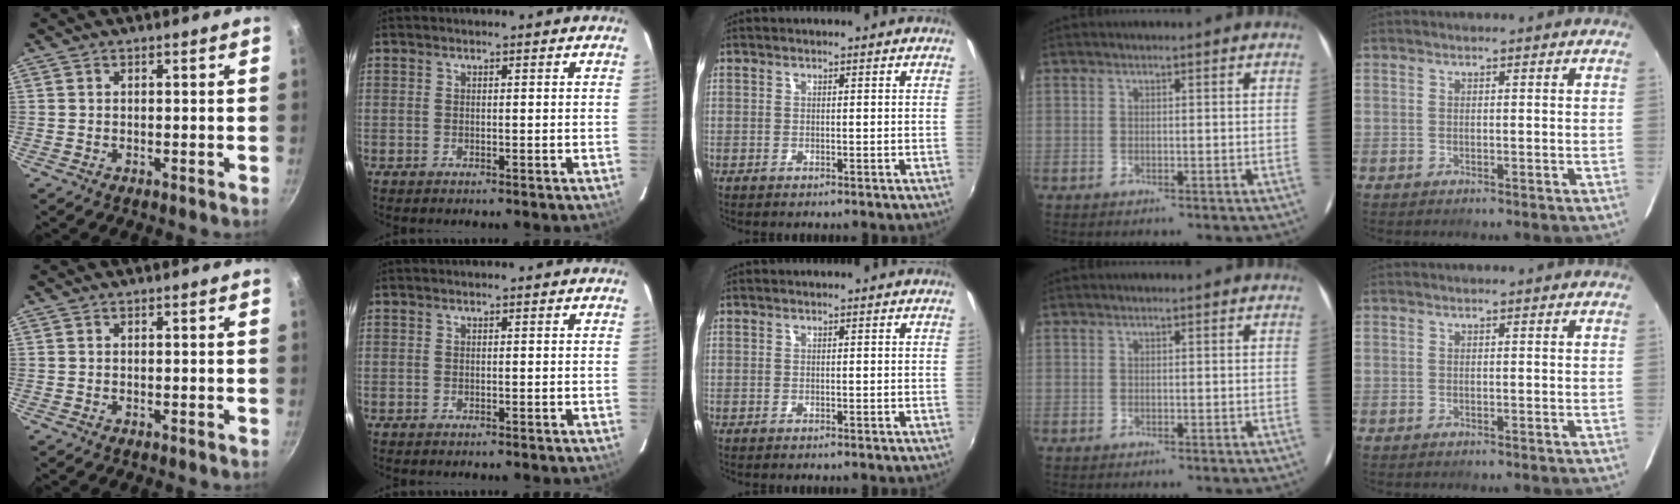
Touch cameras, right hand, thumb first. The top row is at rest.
{}